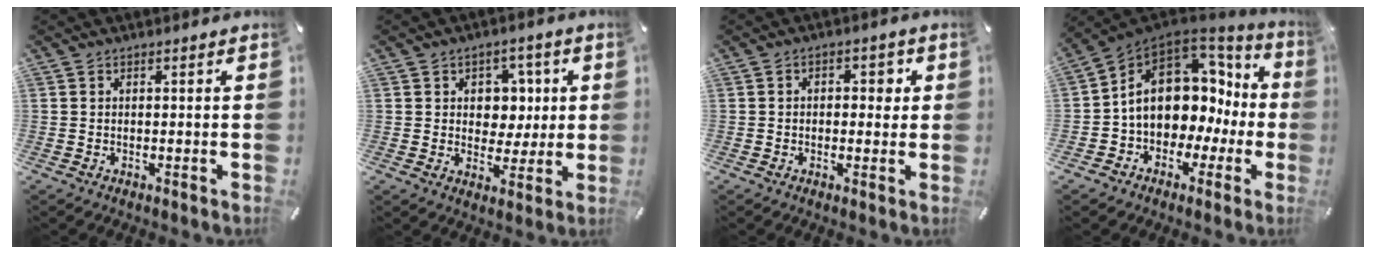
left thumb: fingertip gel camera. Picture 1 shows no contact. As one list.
[{"total": 7.2, "force": [1.5, 6.6, 2.6], "torque": [-0.026, -0.004, 0.025]}, {"total": 3.3, "force": [-0.3, 2.4, 2.2], "torque": [-0.021, 0.005, -0.017]}, {"total": 13.3, "force": [2.4, 10.6, 7.6], "torque": [-0.128, -0.018, 0.047]}]